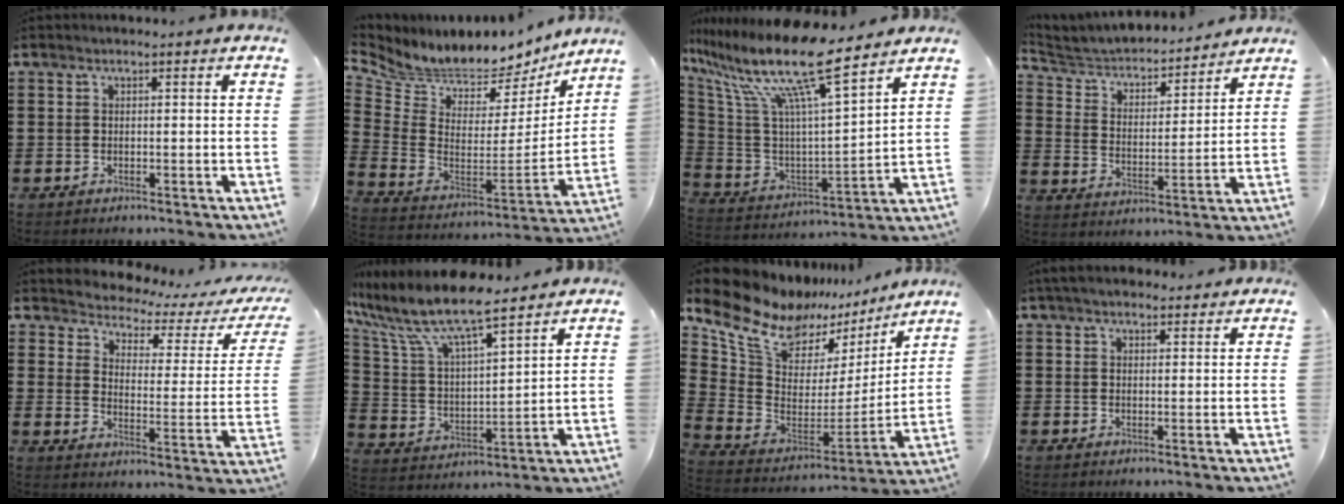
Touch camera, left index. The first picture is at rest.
{"total": 5.7, "force": [5.2, 2.3, 0.4], "torque": [-0.047, -0.054, 0.088]}
{"total": 15.7, "force": [11.2, 2.3, 10.8], "torque": [-0.241, -0.065, 0.184]}
{"total": 3.9, "force": [3.6, 1.2, 0.6], "torque": [-0.035, -0.028, 0.054]}
{"total": 2.5, "force": [2.3, 0.7, 0.7], "torque": [-0.033, -0.021, 0.028]}
{"total": 9.0, "force": [7.6, 1.5, 4.7], "torque": [-0.123, -0.042, 0.127]}
{"total": 11.2, "force": [8.8, 5.7, 4.1], "torque": [-0.124, -0.063, 0.153]}
{"total": 3.1, "force": [2.6, 1.1, 1.2], "torque": [-0.030, 0.004, 0.049]}